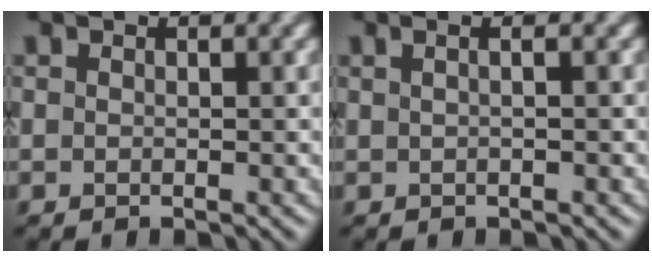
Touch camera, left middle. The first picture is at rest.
{"total": 1.4, "force": [0.4, 0.4, 1.3], "torque": [-0.017, -0.001, -0.003]}